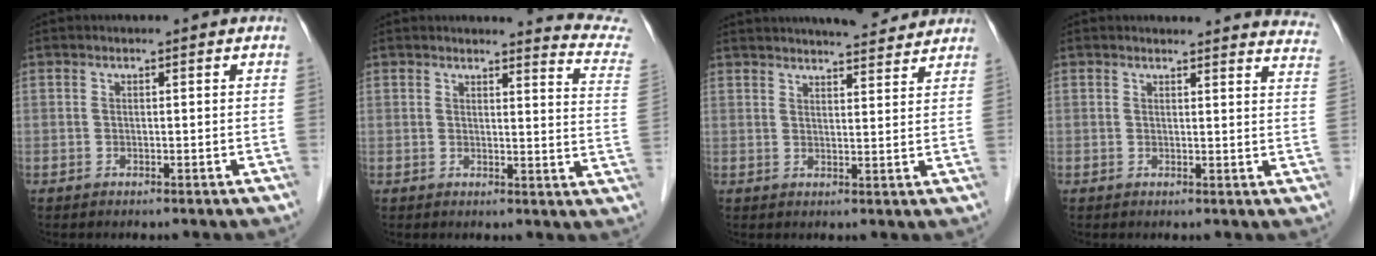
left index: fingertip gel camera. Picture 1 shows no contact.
{"total": 9.3, "force": [9.2, -0.6, 0.8], "torque": [-0.004, -0.093, 0.074]}
{"total": 11.8, "force": [10.8, 1.7, 4.4], "torque": [-0.062, 0.013, 0.140]}
{"total": 12.0, "force": [11.8, 1.6, 1.6], "torque": [0.018, -0.059, 0.091]}